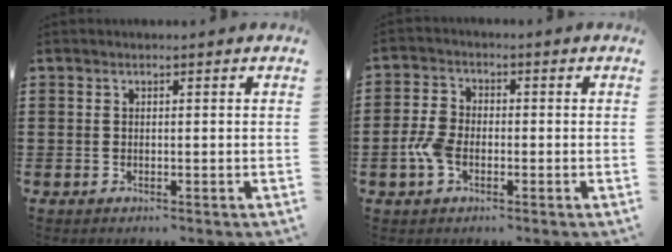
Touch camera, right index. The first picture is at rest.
{"total": 4.8, "force": [-1.6, 3.0, 3.4], "torque": [-0.088, -0.001, -0.035]}